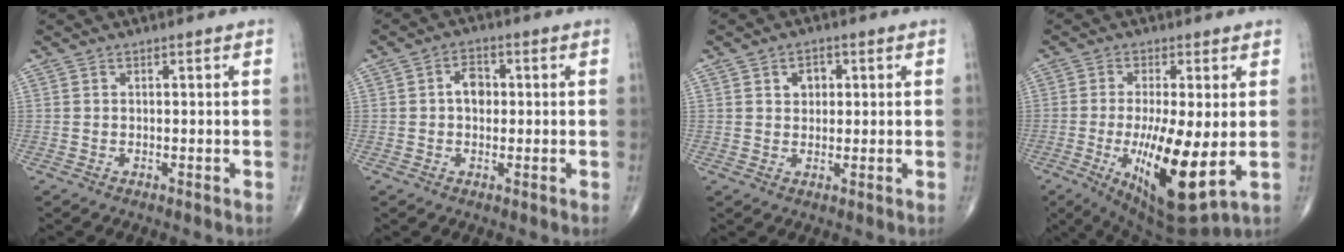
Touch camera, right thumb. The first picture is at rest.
{"total": 4.1, "force": [0.3, 2.8, 2.9], "torque": [-0.035, 0.011, 0.000]}
{"total": 3.4, "force": [1.0, 2.6, 1.9], "torque": [-0.013, -0.001, 0.014]}
{"total": 15.2, "force": [-2.4, 4.2, 14.4], "torque": [-0.259, -0.031, -0.028]}